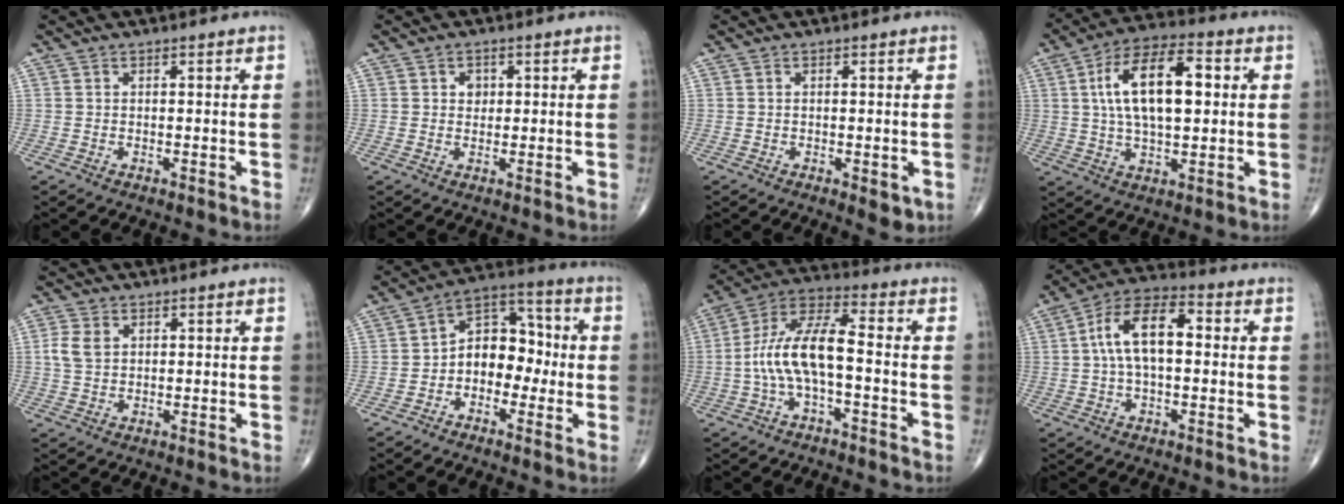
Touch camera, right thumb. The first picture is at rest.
{"total": 2.1, "force": [0.5, 1.7, 1.0], "torque": [-0.004, 0.000, 0.006]}
{"total": 3.1, "force": [-0.9, 1.4, 2.6], "torque": [-0.024, -0.006, -0.007]}
{"total": 15.9, "force": [2.7, 7.5, 13.8], "torque": [-0.233, 0.015, 0.043]}
{"total": 3.9, "force": [1.0, 2.8, 2.6], "torque": [-0.054, 0.004, 0.021]}
{"total": 10.2, "force": [-1.6, 7.4, 6.9], "torque": [-0.068, 0.045, -0.043]}
{"total": 11.6, "force": [-2.1, 4.2, 10.7], "torque": [-0.221, 0.049, -0.042]}
{"total": 12.0, "force": [1.0, 6.1, 10.3], "torque": [-0.186, 0.036, 0.009]}